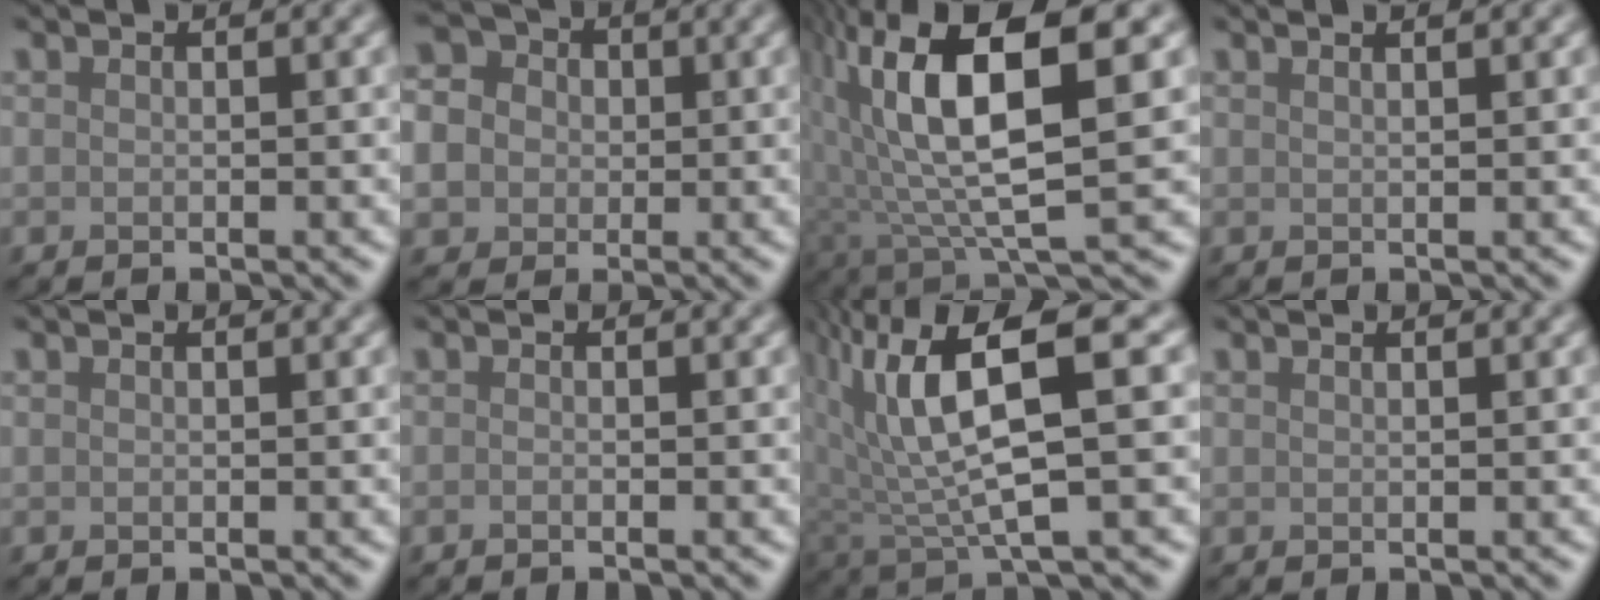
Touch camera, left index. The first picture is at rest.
{"total": 9.3, "force": [-0.1, 8.5, 3.7], "torque": [-0.076, 0.027, -0.035]}
{"total": 12.2, "force": [3.1, 3.7, 11.2], "torque": [-0.214, 0.005, 0.061]}
{"total": 2.7, "force": [1.6, 1.2, 1.8], "torque": [-0.001, 0.007, -0.010]}
{"total": 0.0}
{"total": 0.7, "force": [-0.2, 0.3, 0.6], "torque": [-0.006, -0.007, -0.008]}
{"total": 10.3, "force": [2.6, 3.1, 9.4], "torque": [-0.192, 0.007, 0.050]}
{"total": 1.0, "force": [0.6, 0.3, 0.7], "torque": [-0.005, 0.001, 0.001]}